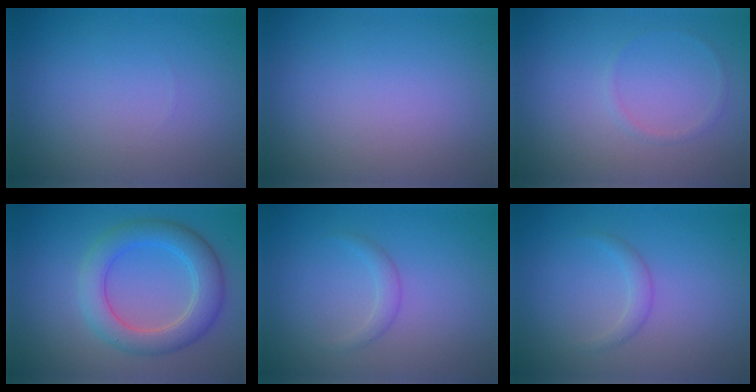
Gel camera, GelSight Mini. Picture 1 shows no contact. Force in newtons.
{"total": 0.0}
{"total": 0.6, "press": 0.6, "slide": 0.1}
{"total": 5.1, "press": 5.1, "slide": 0.1}
{"total": 1.2, "press": 1.2, "slide": 0.0}
{"total": 1.2, "press": 1.2, "slide": 0.0}